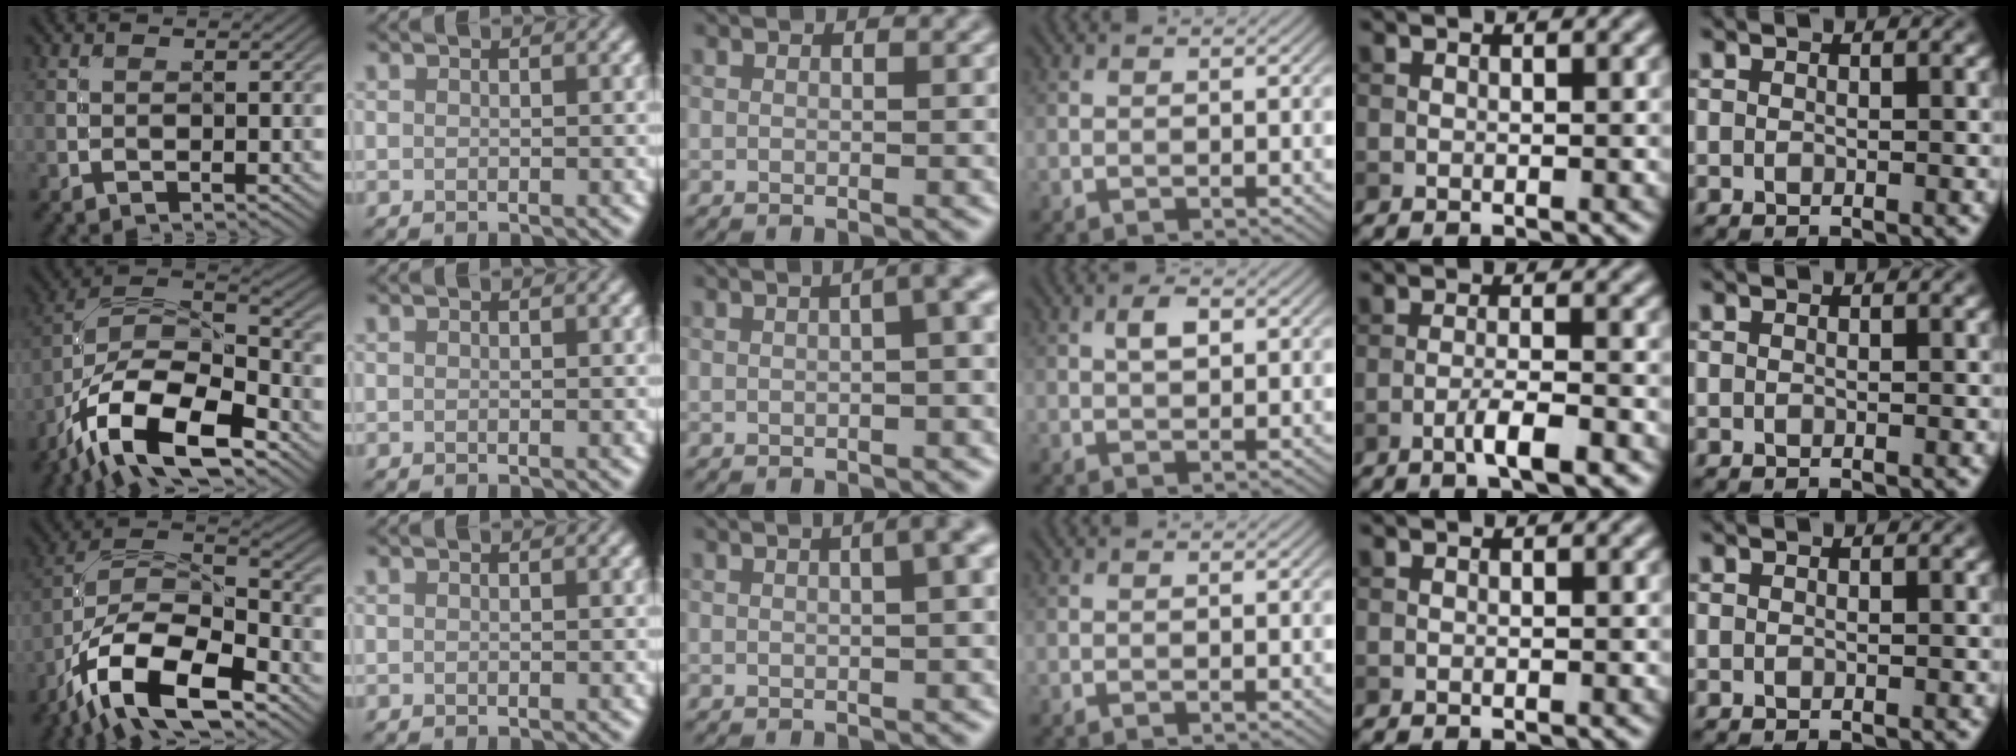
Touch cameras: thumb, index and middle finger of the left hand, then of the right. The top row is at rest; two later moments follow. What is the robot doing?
{"motion": "screw", "object": "medicine bottle"}